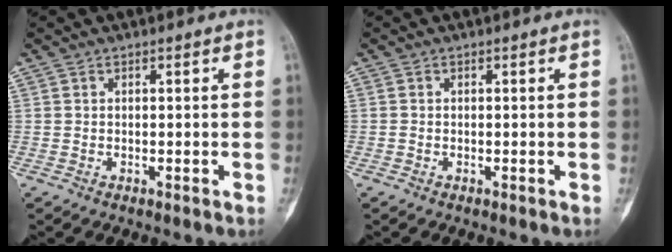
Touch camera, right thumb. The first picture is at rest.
{"total": 0.0}